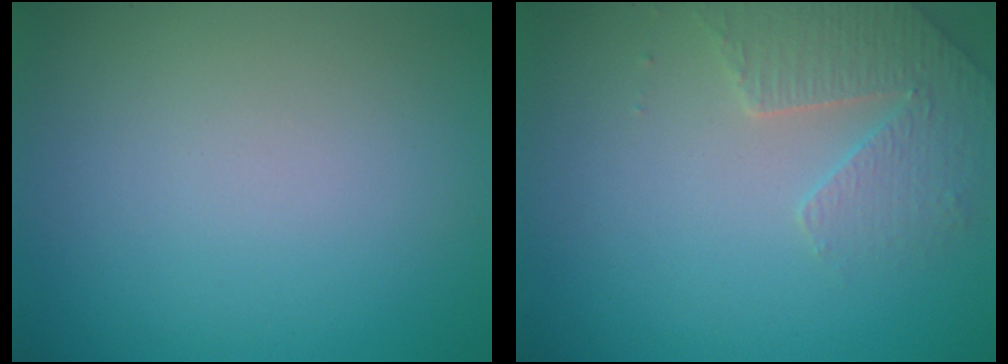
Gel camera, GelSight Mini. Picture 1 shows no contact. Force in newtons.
{"total": 3.2, "press": 3.1, "slide": 0.8}